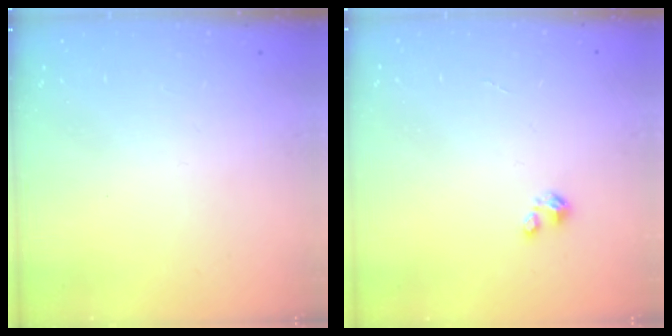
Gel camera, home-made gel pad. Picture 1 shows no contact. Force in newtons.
{"total": 0.0}